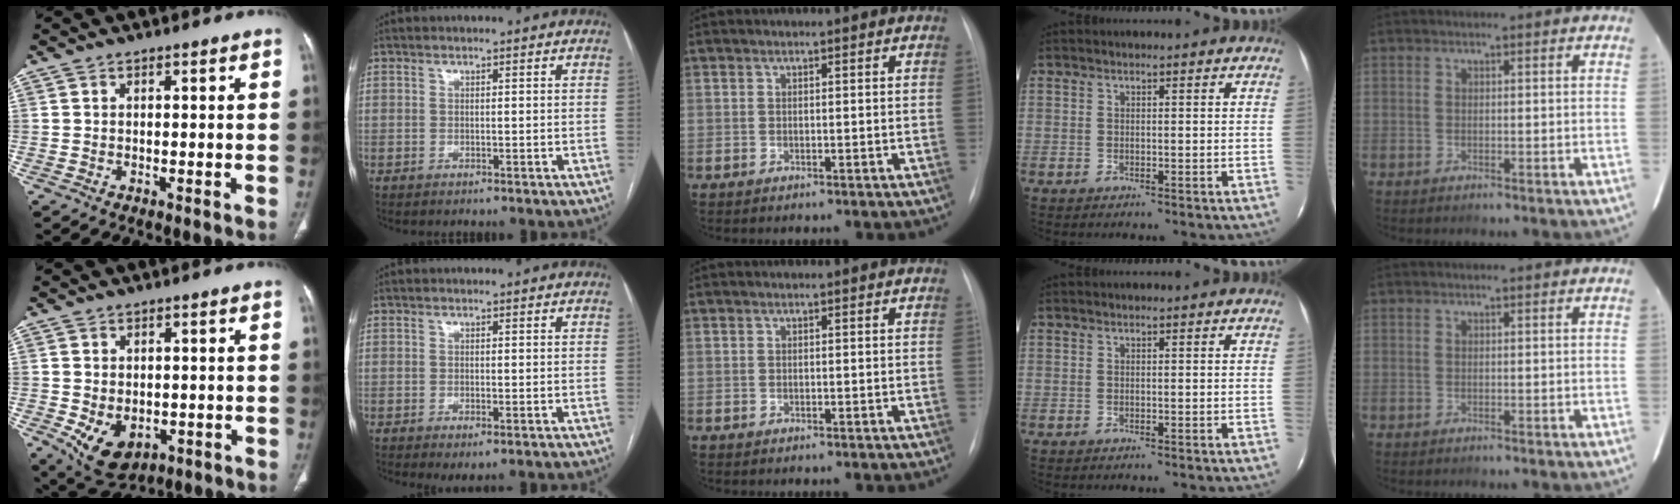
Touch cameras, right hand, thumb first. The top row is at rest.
{"thumb": {"total": 6.9, "force": [-1.7, 4.7, 4.8], "torque": [-0.075, -0.005, -0.009]}, "index": {"total": 2.2, "force": [-1.0, 0.6, 1.8], "torque": [-0.027, -0.003, -0.010]}}